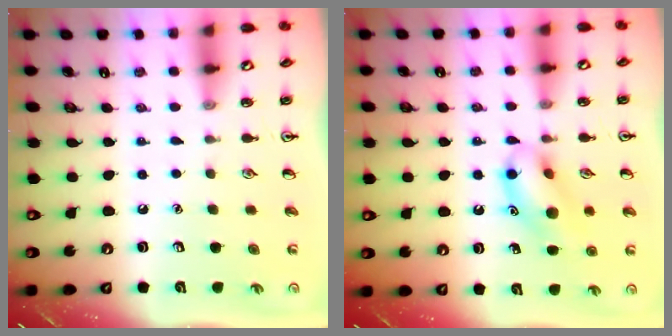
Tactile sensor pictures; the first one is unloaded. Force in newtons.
{"total": 12.8, "press": 12.8, "slide": 1.1}